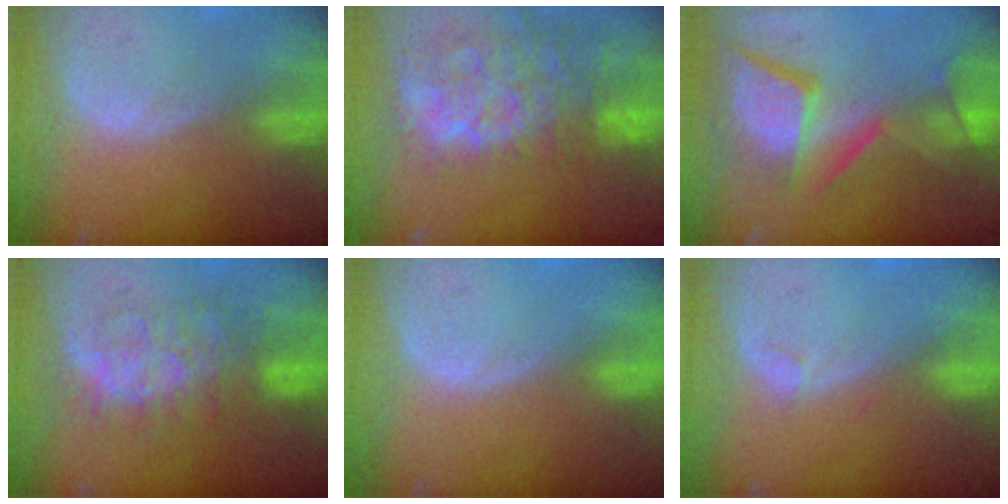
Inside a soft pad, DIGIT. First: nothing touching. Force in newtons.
{"total": 14.3, "press": 11.6, "slide": 8.3}
{"total": 13.1, "press": 10.8, "slide": 7.5}
{"total": 8.2, "press": 8.0, "slide": 1.5}
{"total": 0.6, "press": 0.0, "slide": 0.6}
{"total": 1.0, "press": 0.9, "slide": 0.3}